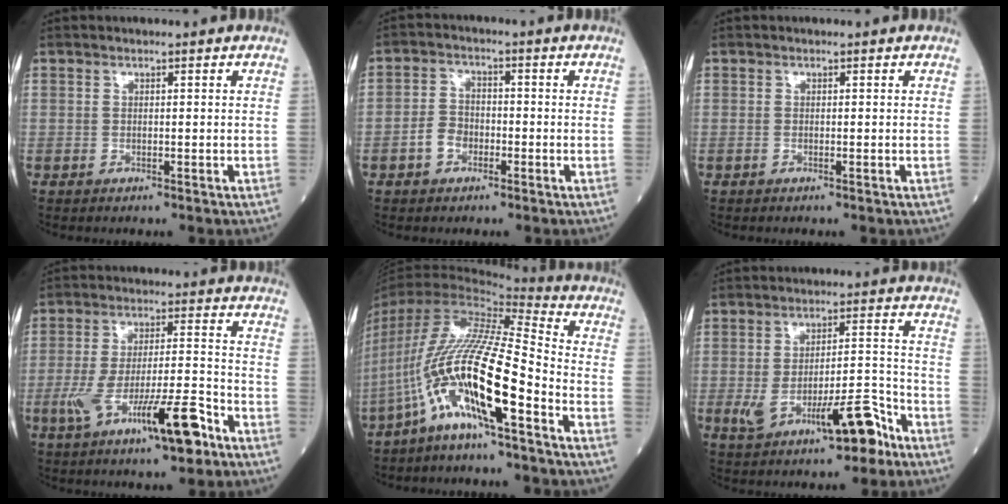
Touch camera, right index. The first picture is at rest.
{"total": 3.9, "force": [-1.8, 2.8, 2.1], "torque": [-0.043, 0.011, -0.035]}
{"total": 0.0}
{"total": 13.5, "force": [-6.3, 2.3, 11.7], "torque": [-0.210, -0.003, -0.102]}
{"total": 18.9, "force": [-7.9, 2.4, 17.0], "torque": [-0.363, -0.004, -0.145]}
{"total": 11.6, "force": [-5.1, 3.6, 9.8], "torque": [-0.163, 0.017, -0.072]}